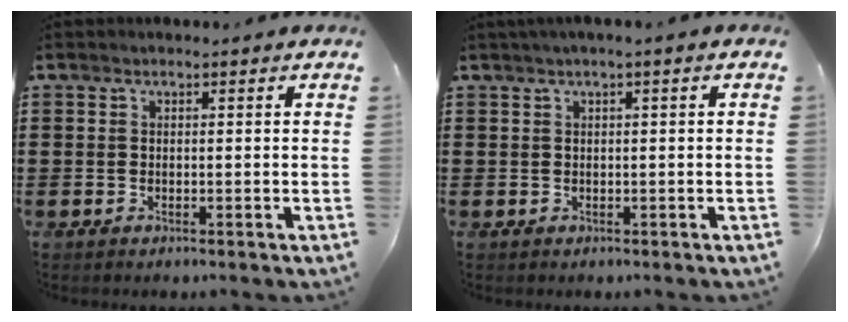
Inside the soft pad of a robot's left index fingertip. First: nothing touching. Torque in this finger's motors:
{"motor_torque": [2.13, 0.00, 0.01, -0.04]}